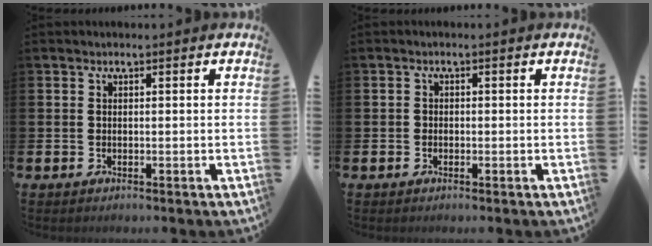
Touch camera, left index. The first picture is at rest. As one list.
[{"total": 0.9, "force": [-0.5, 0.7, 0.2], "torque": [-0.008, 0.004, -0.010]}]